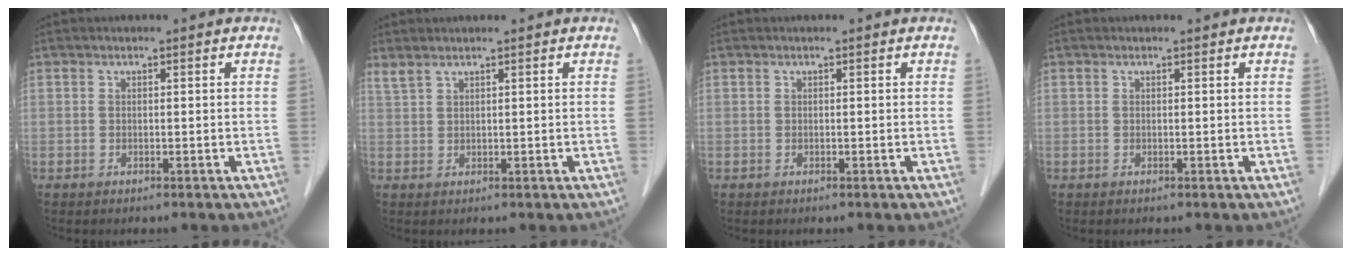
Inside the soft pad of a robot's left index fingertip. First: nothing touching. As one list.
[{"total": 1.5, "force": [1.4, 0.2, 0.6], "torque": [-0.017, 0.008, 0.036]}, {"total": 0.0}, {"total": 0.0}]